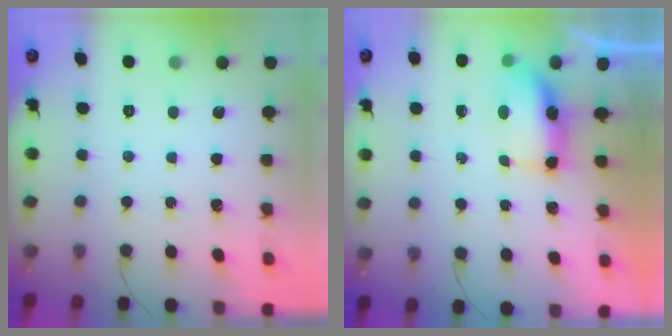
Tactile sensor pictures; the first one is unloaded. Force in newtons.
{"total": 7.0, "press": 6.9, "slide": 1.1}